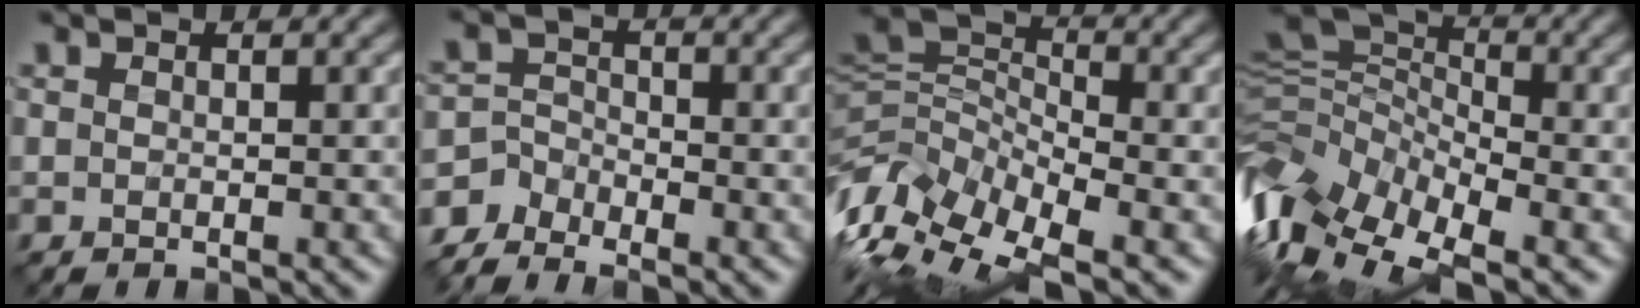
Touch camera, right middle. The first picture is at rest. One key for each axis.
{"total": 3.4, "fx": -3.1, "fy": 1.4, "fz": 0.4, "tx": -0.003, "ty": -0.002, "tz": -0.061}
{"total": 10.1, "fx": -5.2, "fy": 5.6, "fz": 6.5, "tx": -0.140, "ty": 0.003, "tz": -0.110}
{"total": 12.8, "fx": -4.9, "fy": 7.5, "fz": 9.1, "tx": -0.209, "ty": -0.001, "tz": -0.073}